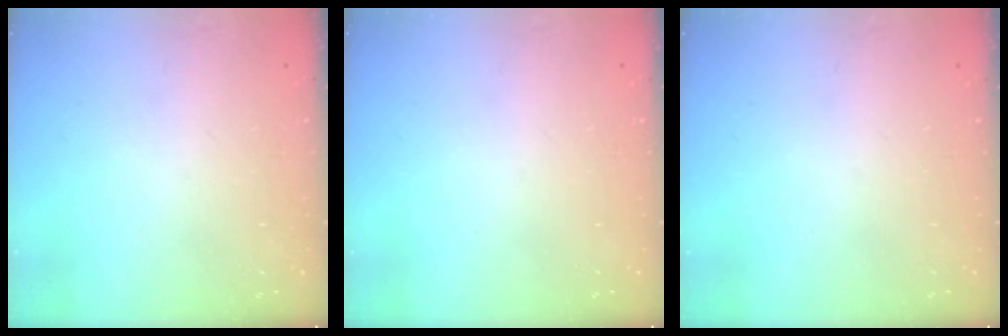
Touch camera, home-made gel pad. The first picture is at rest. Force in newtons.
{"total": 0.0}
{"total": 0.0}